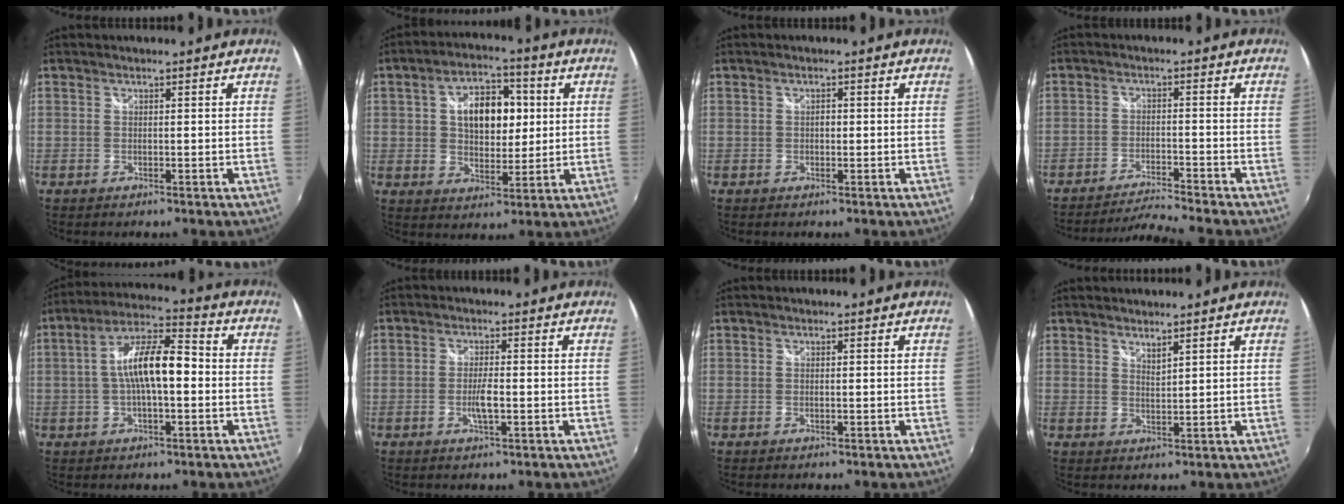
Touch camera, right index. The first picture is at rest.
{"total": 11.9, "force": [2.2, 7.4, 9.1], "torque": [-0.156, 0.021, 0.039]}
{"total": 0.9, "force": [0.0, 0.7, 0.6], "torque": [-0.009, 0.003, -0.002]}
{"total": 7.2, "force": [-6.9, -1.4, 1.7], "torque": [-0.052, 0.006, -0.119]}
{"total": 11.3, "force": [-0.6, 3.7, 10.6], "torque": [-0.198, 0.019, -0.014]}
{"total": 3.5, "force": [-1.0, 0.5, 3.3], "torque": [-0.064, -0.004, -0.018]}
{"total": 0.6, "force": [-0.1, 0.0, 0.6], "torque": [-0.012, 0.001, -0.004]}
{"total": 2.1, "force": [1.9, 0.1, 0.8], "torque": [-0.013, 0.001, 0.033]}